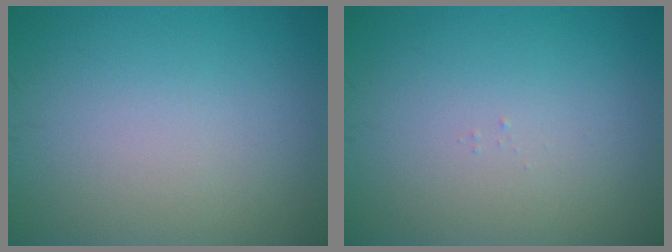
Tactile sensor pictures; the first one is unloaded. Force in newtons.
{"total": 0.0}